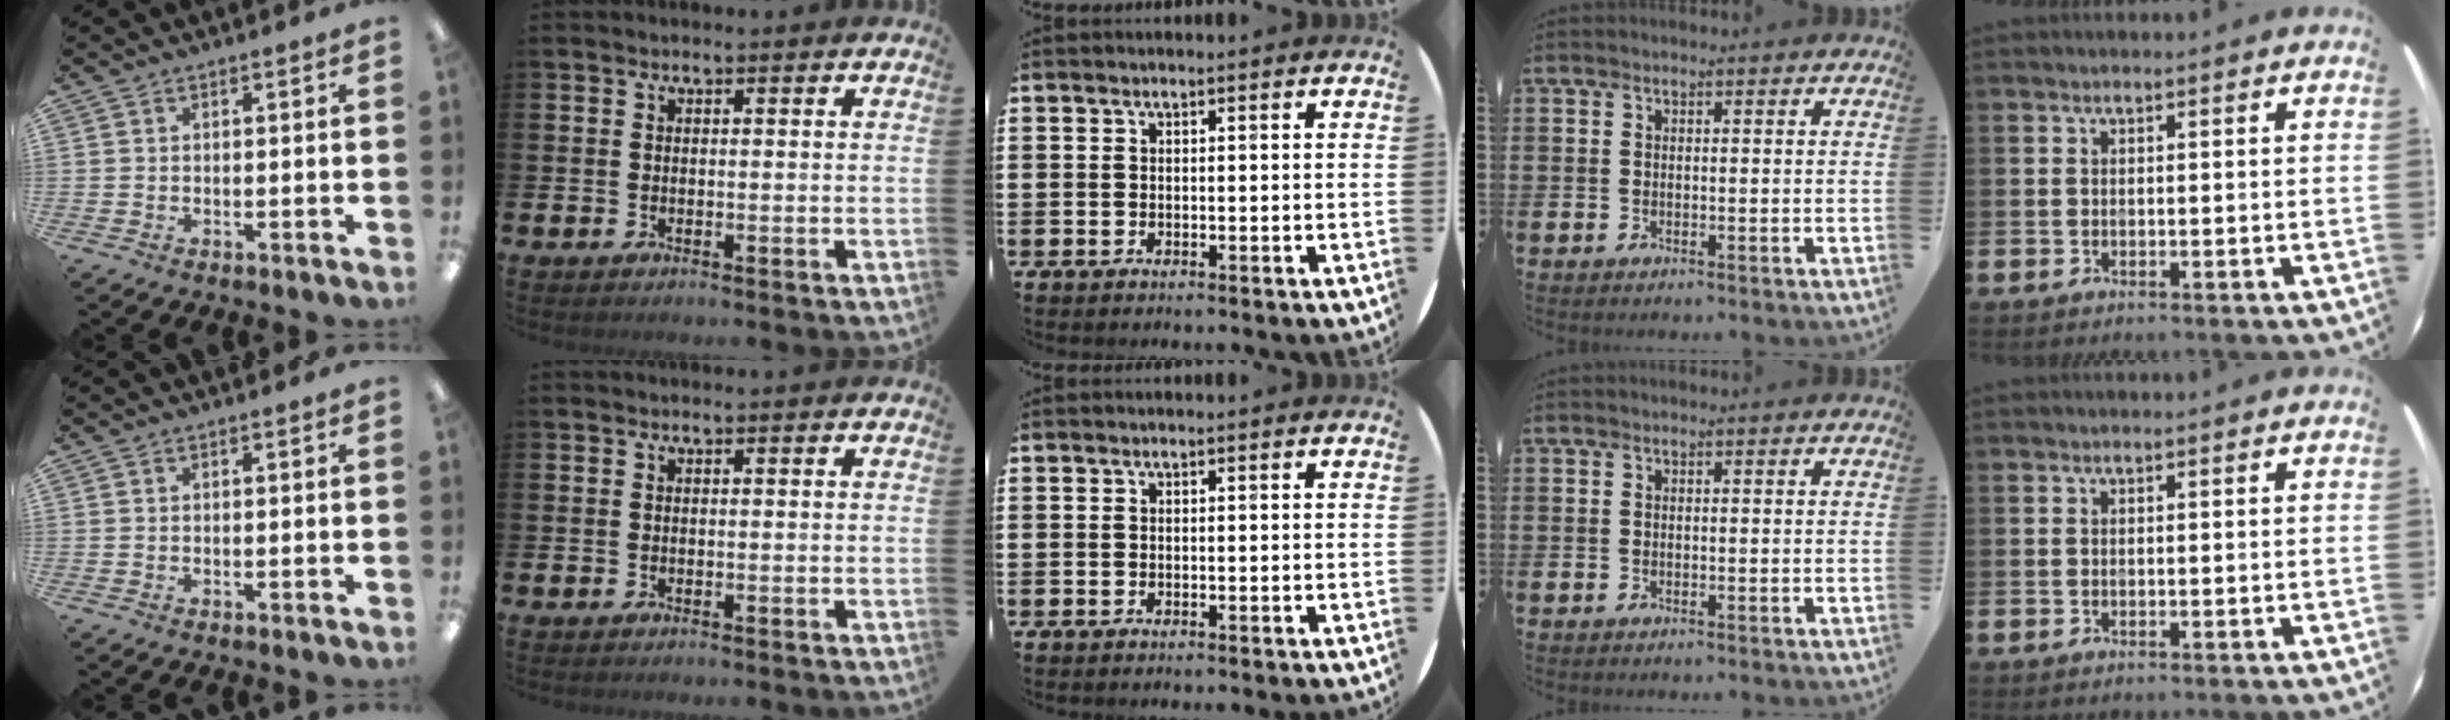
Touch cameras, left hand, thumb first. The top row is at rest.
{}